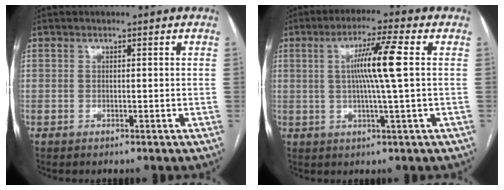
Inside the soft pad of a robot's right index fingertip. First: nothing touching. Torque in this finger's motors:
{"motor_torque": [1.18, 0.21, 0.28, 0.13]}